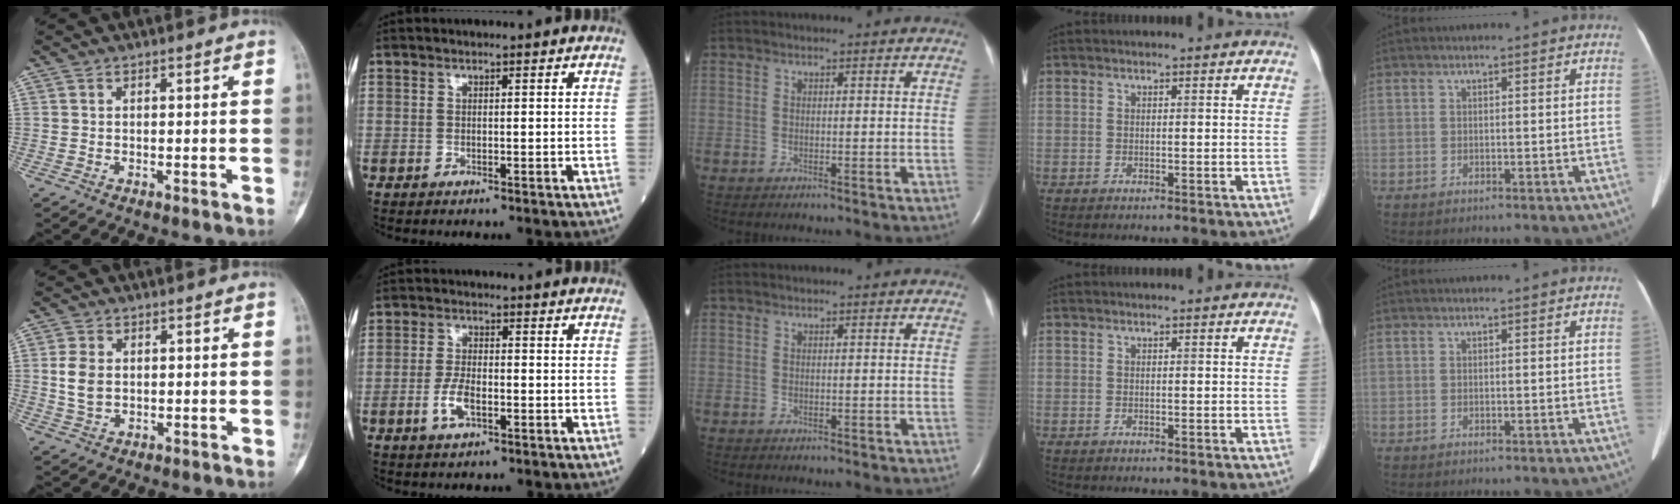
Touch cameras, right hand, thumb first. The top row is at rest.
{"thumb": {"total": 4.9, "force": [0.3, 3.6, 3.4], "torque": [-0.064, 0.002, 0.008]}, "index": {"total": 4.3, "force": [-1.7, 1.5, 3.7], "torque": [-0.081, -0.002, -0.032]}}